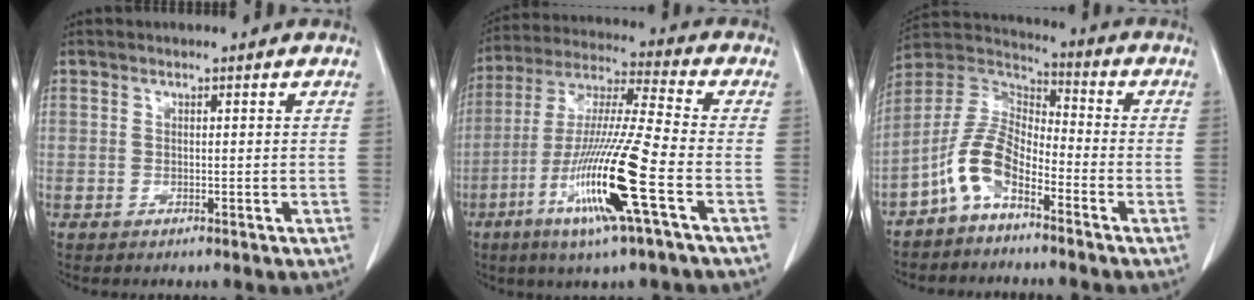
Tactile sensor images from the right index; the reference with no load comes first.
{"total": 16.5, "force": [-6.1, -0.5, 15.4], "torque": [-0.307, -0.021, -0.116]}
{"total": 8.7, "force": [-4.8, 3.7, 6.3], "torque": [-0.147, 0.022, -0.101]}